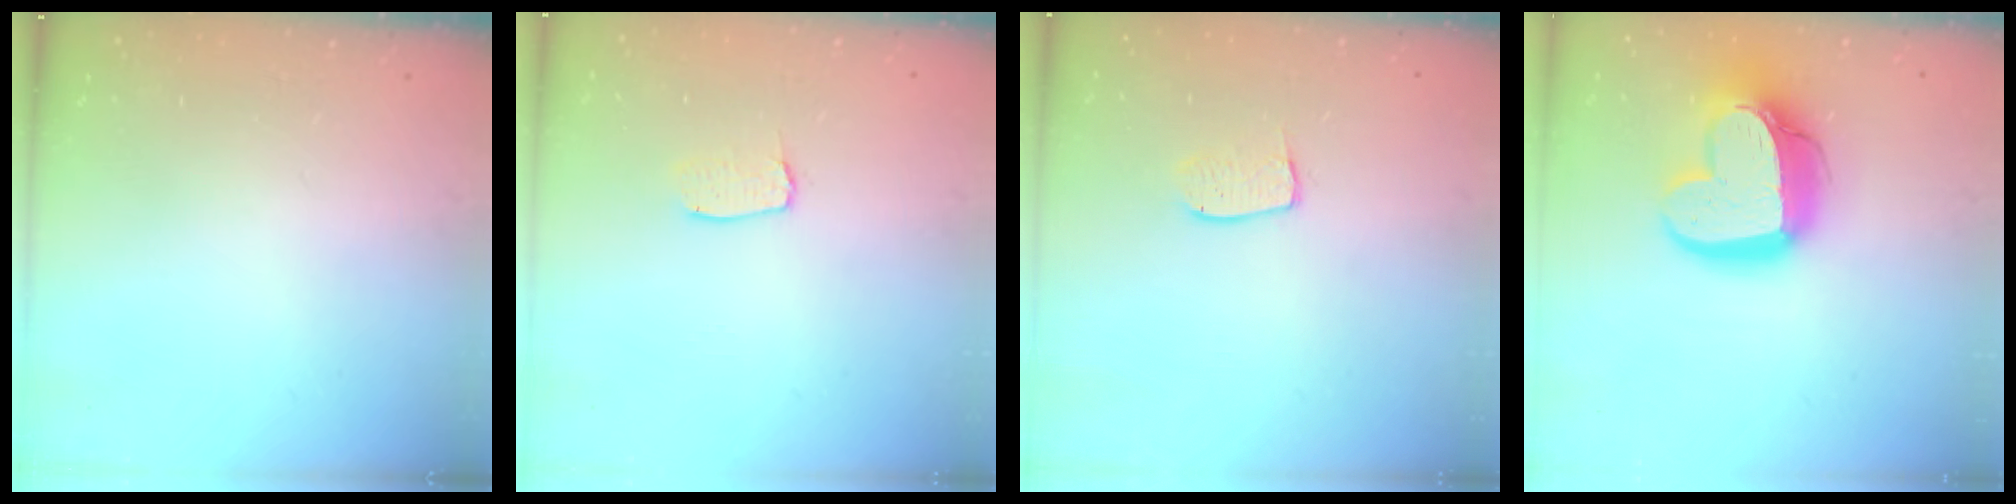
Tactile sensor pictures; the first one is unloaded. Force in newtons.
{"total": 3.7, "press": 3.7, "slide": 0.3}
{"total": 6.6, "press": 6.5, "slide": 0.5}
{"total": 18.9, "press": 18.8, "slide": 1.6}